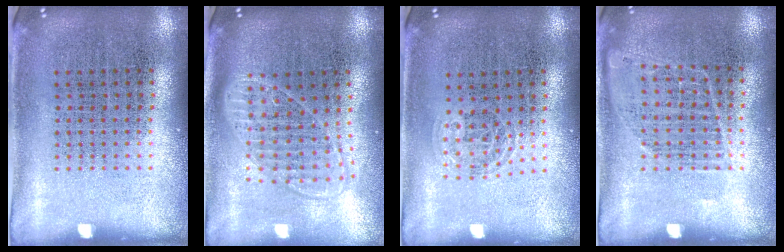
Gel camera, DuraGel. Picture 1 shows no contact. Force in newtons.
{"total": 1.8, "press": 1.5, "slide": 1.0}
{"total": 0.9, "press": 0.6, "slide": 0.6}
{"total": 0.9, "press": 0.9, "slide": 0.2}